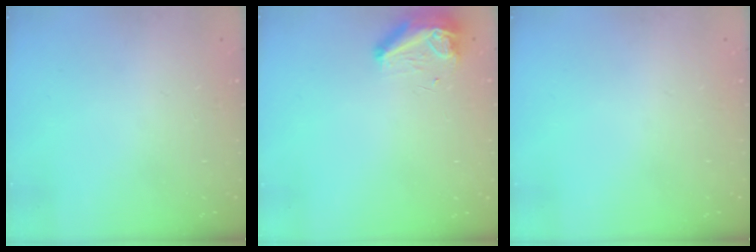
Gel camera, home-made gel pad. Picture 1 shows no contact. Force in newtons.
{"total": 8.4, "press": 8.2, "slide": 1.9}
{"total": 0.0}